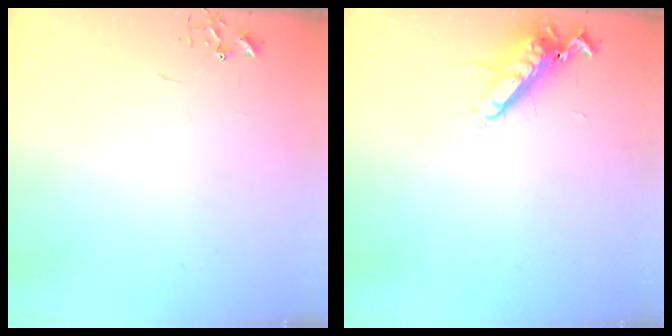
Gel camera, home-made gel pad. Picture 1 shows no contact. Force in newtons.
{"total": 13.5, "press": 13.3, "slide": 1.9}